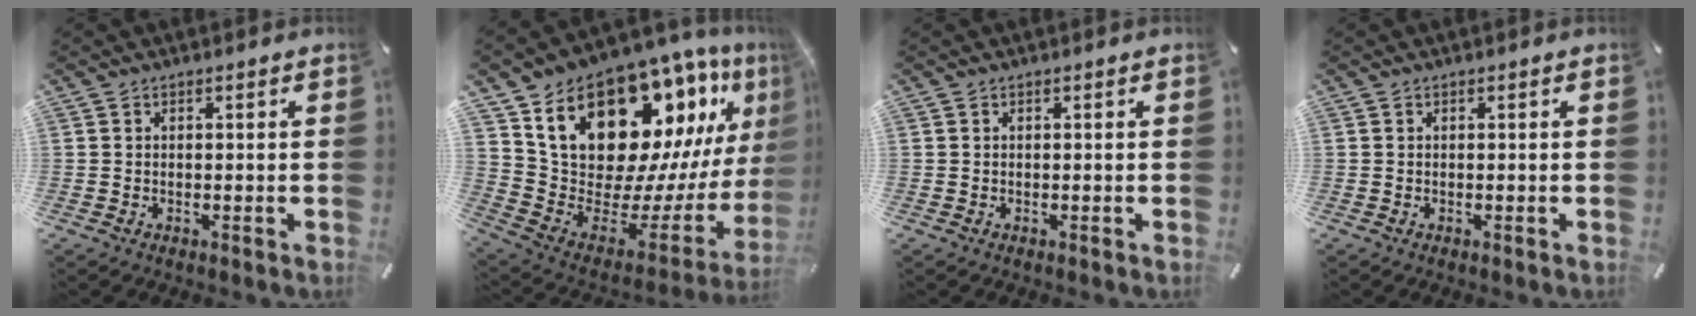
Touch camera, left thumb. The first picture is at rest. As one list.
[{"total": 24.7, "force": [14.1, 13.9, 14.7], "torque": [-0.247, -0.119, 0.267]}, {"total": 0.0}, {"total": 0.0}]